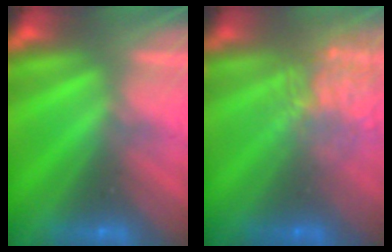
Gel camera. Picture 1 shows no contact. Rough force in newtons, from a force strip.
{"total": 7.6}